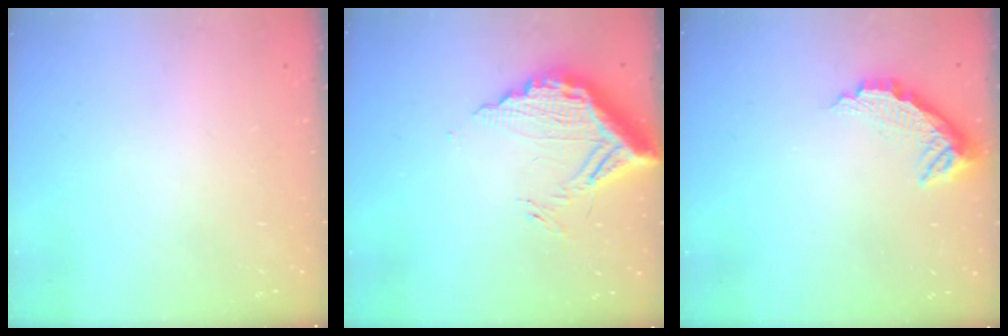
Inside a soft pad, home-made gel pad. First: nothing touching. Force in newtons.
{"total": 12.3, "press": 12.3, "slide": 1.0}
{"total": 10.0, "press": 10.0, "slide": 0.6}